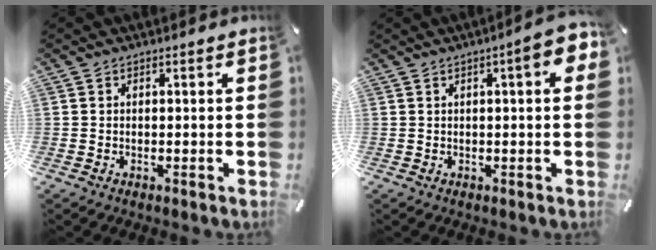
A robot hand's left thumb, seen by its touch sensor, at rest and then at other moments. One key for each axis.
{"total": 6.9, "fx": 2.3, "fy": 1.7, "fz": 6.3, "tx": -0.086, "ty": -0.007, "tz": 0.033}